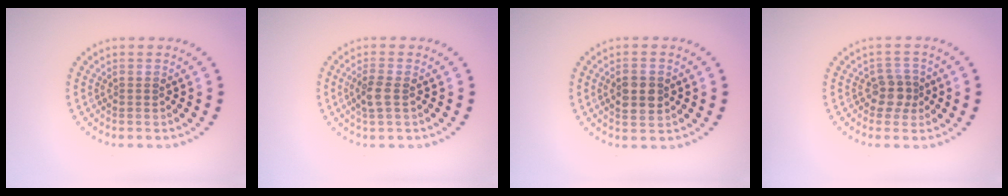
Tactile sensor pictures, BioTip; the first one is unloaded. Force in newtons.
{"total": 1.9, "press": 1.8, "slide": 0.6}
{"total": 2.9, "press": 2.9, "slide": 0.0}
{"total": 2.3, "press": 1.9, "slide": 1.2}